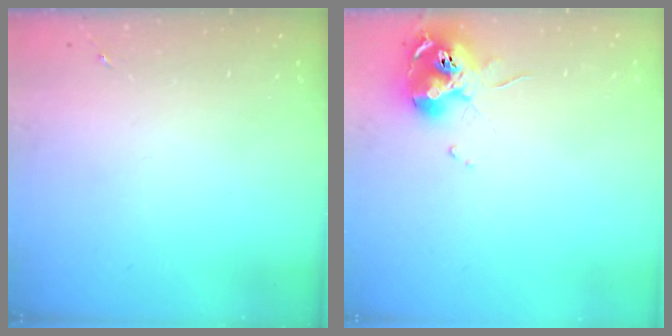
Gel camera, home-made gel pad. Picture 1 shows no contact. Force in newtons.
{"total": 13.5, "press": 13.5, "slide": 1.2}